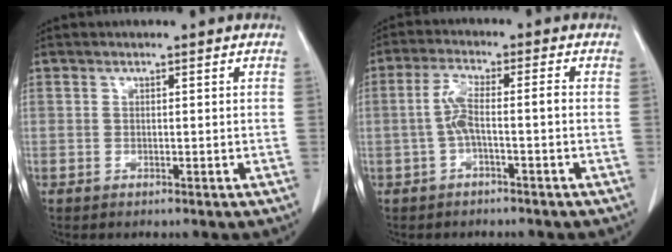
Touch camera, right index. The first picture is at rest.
{"total": 4.5, "force": [-0.9, 0.7, 4.4], "torque": [-0.092, 0.017, -0.018]}